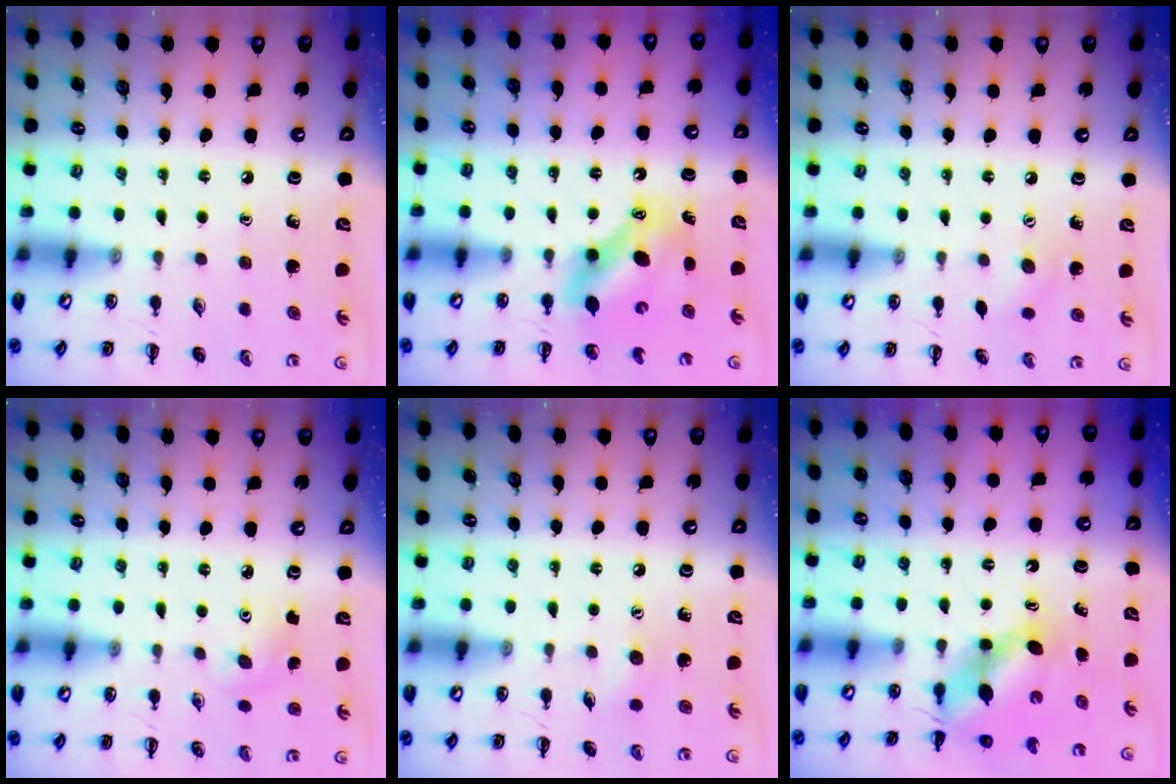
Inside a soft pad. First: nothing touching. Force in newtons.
{"total": 7.2, "press": 7.0, "slide": 1.6}
{"total": 5.2, "press": 5.0, "slide": 1.2}
{"total": 4.7, "press": 4.5, "slide": 1.3}
{"total": 4.0, "press": 3.8, "slide": 1.0}
{"total": 6.0, "press": 6.0, "slide": 0.8}